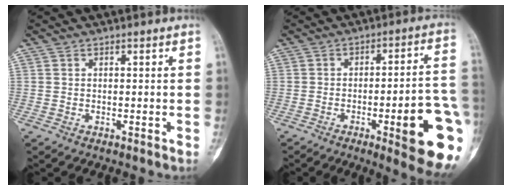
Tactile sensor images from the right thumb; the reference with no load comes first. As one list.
[{"total": 17.5, "force": [-5.7, 3.4, 16.1], "torque": [-0.161, 0.024, -0.064]}]